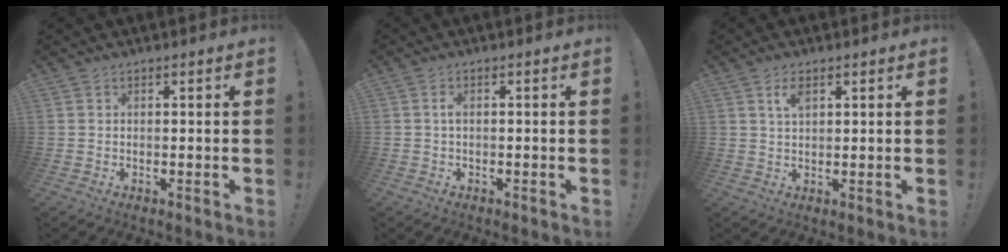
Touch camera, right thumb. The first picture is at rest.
{"total": 1.2, "force": [-0.1, 1.0, 0.6], "torque": [-0.014, 0.004, -0.003]}
{"total": 3.7, "force": [1.9, 1.8, 2.7], "torque": [-0.047, -0.001, 0.031]}